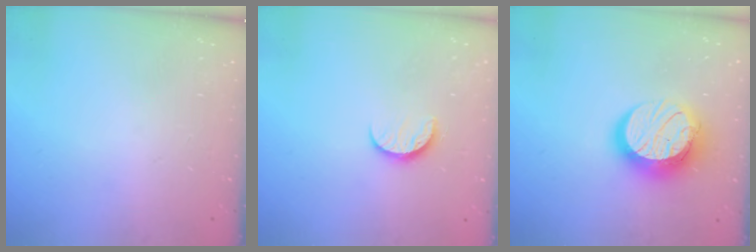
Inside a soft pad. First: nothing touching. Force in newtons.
{"total": 7.1, "press": 7.1, "slide": 0.7}
{"total": 14.4, "press": 14.3, "slide": 1.7}